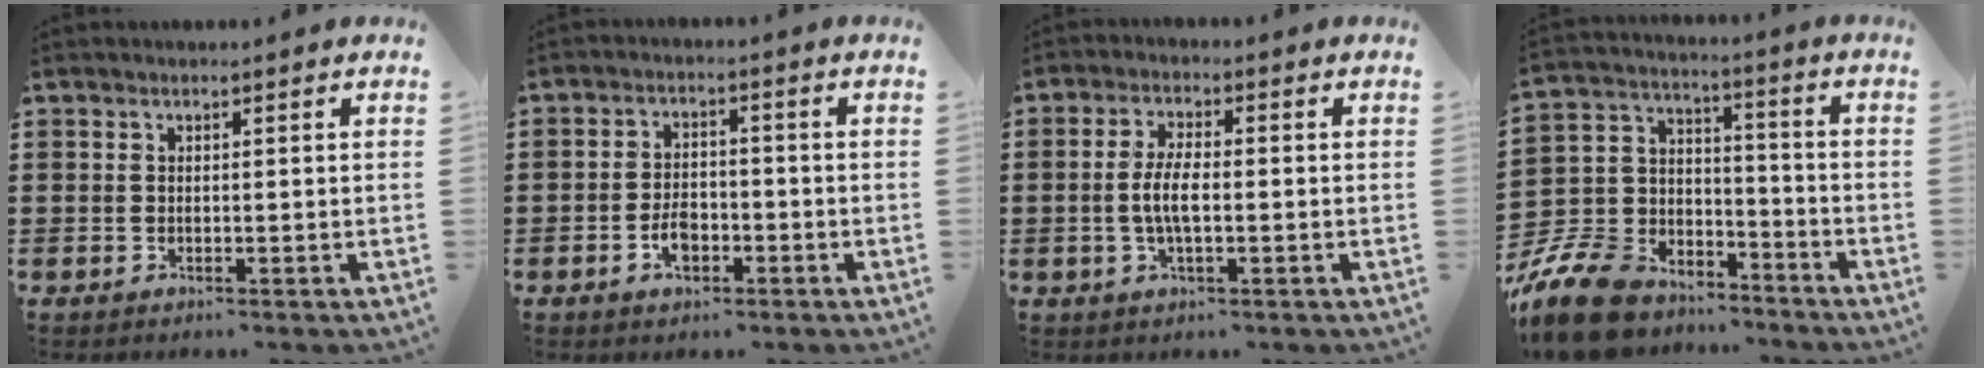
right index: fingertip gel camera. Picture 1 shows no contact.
{"total": 3.9, "force": [-1.6, 2.1, 2.9], "torque": [-0.059, -0.001, -0.030]}
{"total": 5.1, "force": [-0.6, 1.5, 4.8], "torque": [-0.107, -0.005, -0.018]}
{"total": 11.8, "force": [-9.9, 5.1, 3.8], "torque": [-0.119, 0.027, -0.200]}